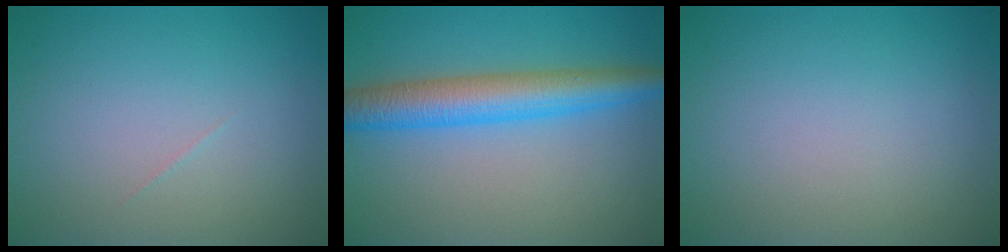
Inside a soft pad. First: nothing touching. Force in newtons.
{"total": 5.9, "press": 5.9, "slide": 0.2}
{"total": 0.0}